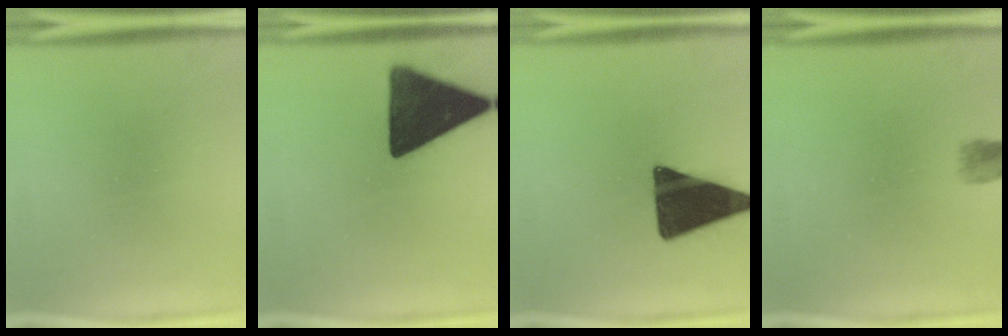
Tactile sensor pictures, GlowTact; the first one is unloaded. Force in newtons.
{"total": 15.6}
{"total": 16.7}
{"total": 1.3}